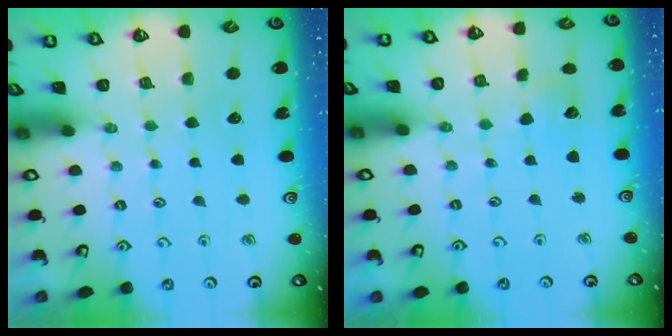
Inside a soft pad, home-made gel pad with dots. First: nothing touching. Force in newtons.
{"total": 5.2, "press": 5.2, "slide": 0.5}